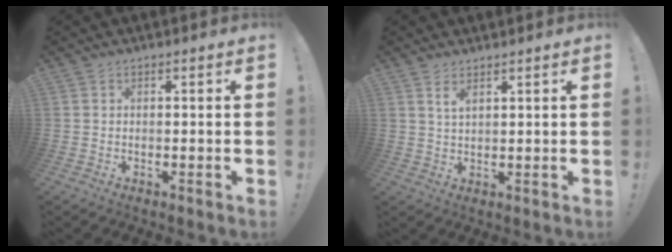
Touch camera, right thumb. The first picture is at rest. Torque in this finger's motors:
{"motor_torque": [-0.14, 0.16, -0.20, 0.24, 0.08]}